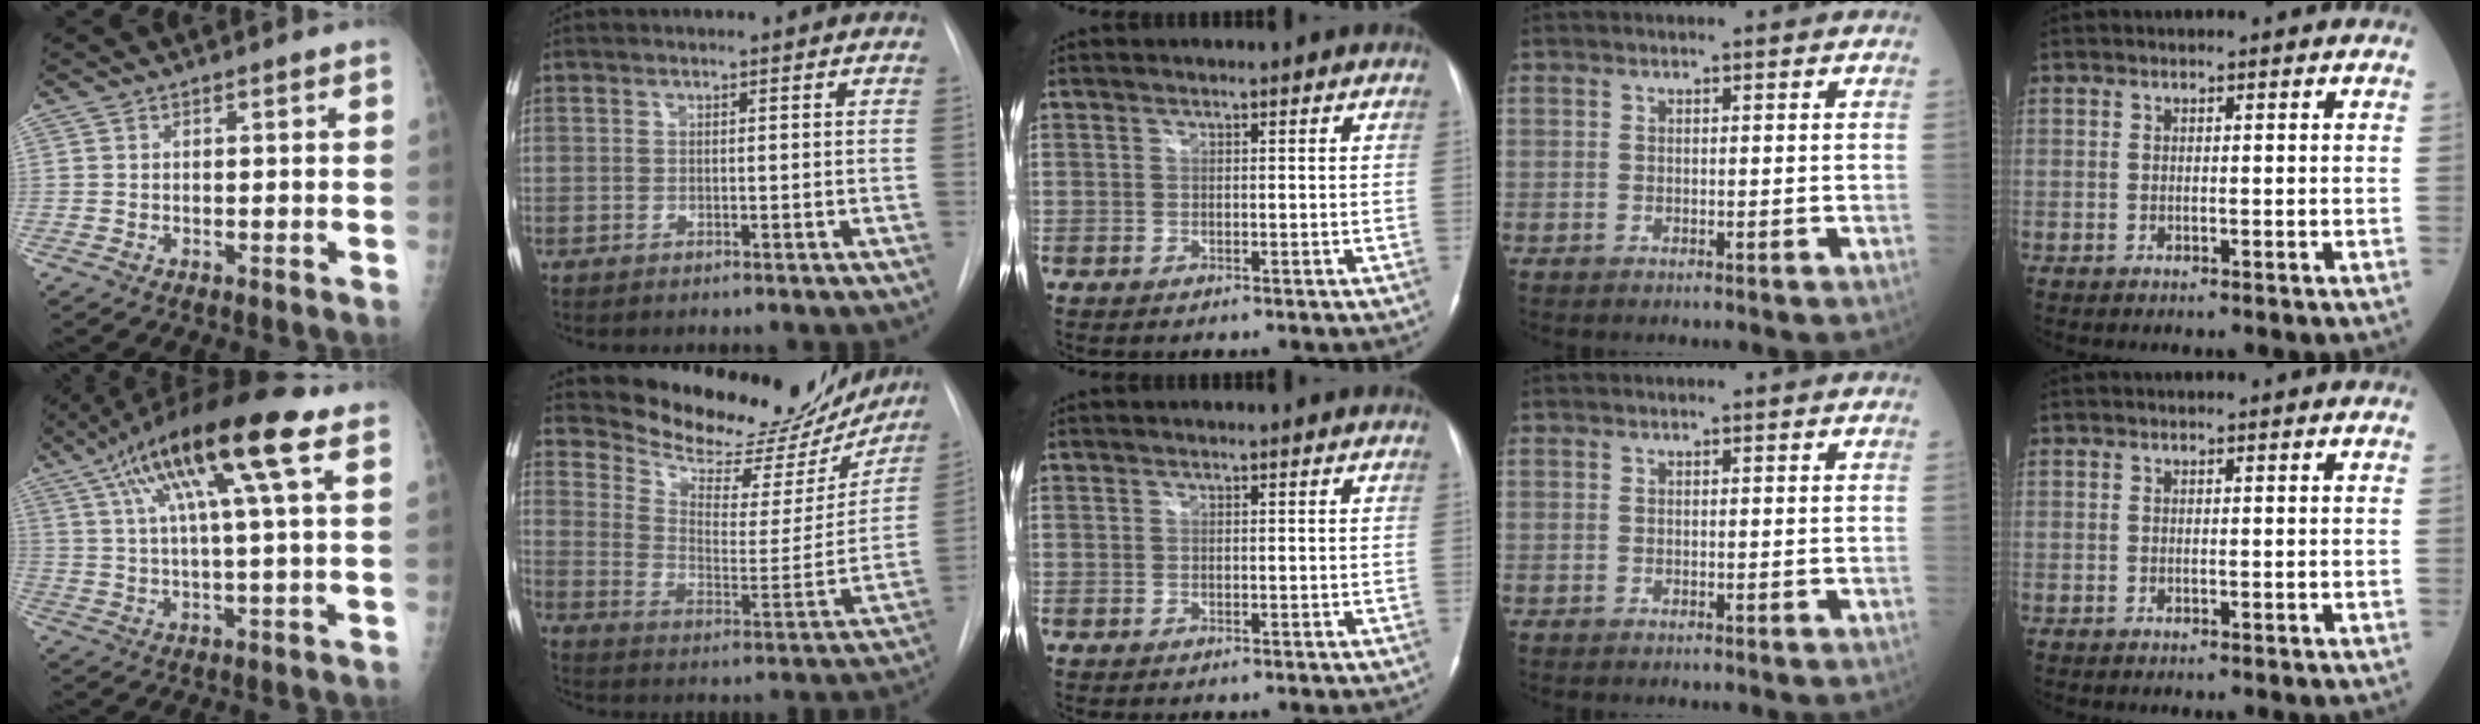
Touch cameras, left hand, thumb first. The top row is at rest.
{"thumb": {"total": 17.7, "force": [7.7, 2.4, 15.7], "torque": [-0.279, 0.011, 0.126]}, "index": {"total": 21.4, "force": [19.6, 6.4, 5.6], "torque": [-0.075, -0.048, 0.258]}}